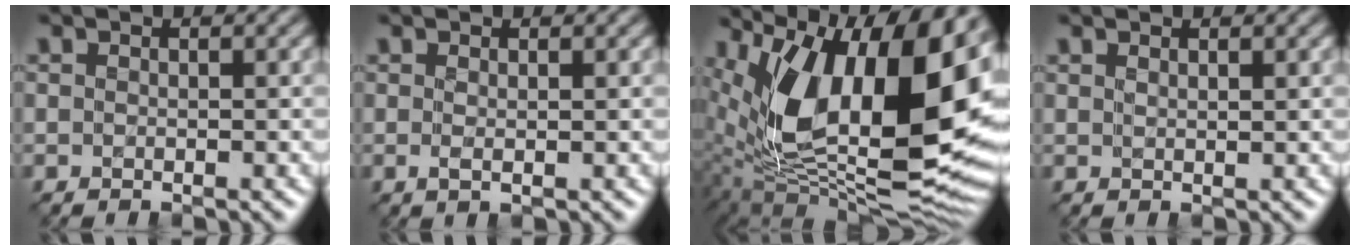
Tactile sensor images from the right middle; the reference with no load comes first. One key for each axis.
{"total": 1.1, "fx": 0.1, "fy": 0.2, "fz": 1.0, "tx": -0.020, "ty": 0.000, "tz": 0.002}
{"total": 17.6, "fx": 3.9, "fy": 8.9, "fz": 14.6, "tx": -0.253, "ty": -0.004, "tz": 0.064}
{"total": 0.8, "fx": 0.7, "fy": 0.1, "fz": 0.5, "tx": -0.008, "ty": 0.002, "tz": 0.011}